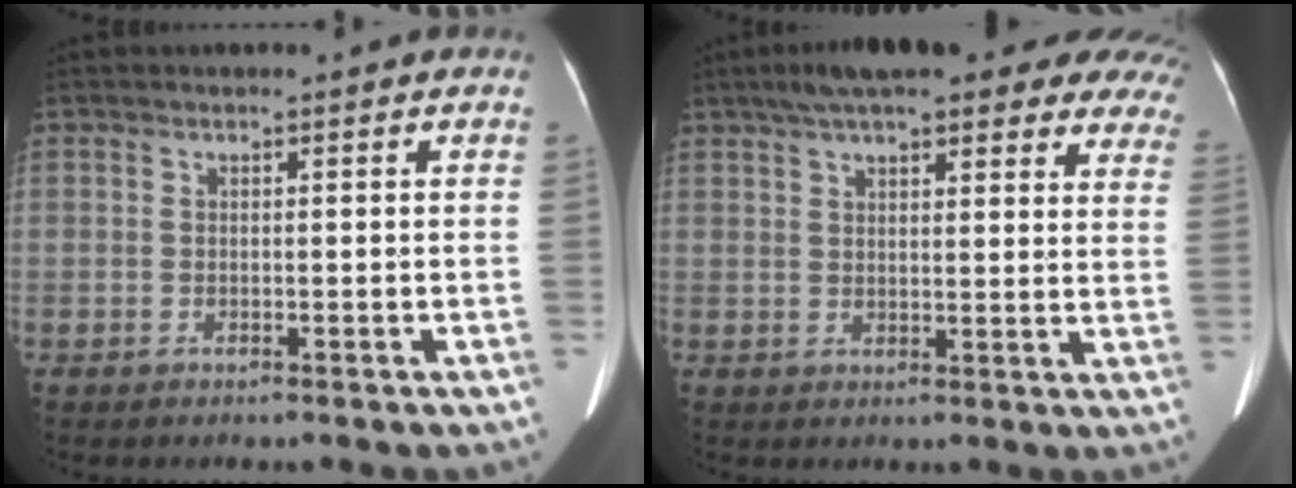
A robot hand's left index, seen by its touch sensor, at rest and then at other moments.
{"total": 26.8, "force": [22.0, 5.7, 14.2], "torque": [-0.184, 0.015, 0.258]}